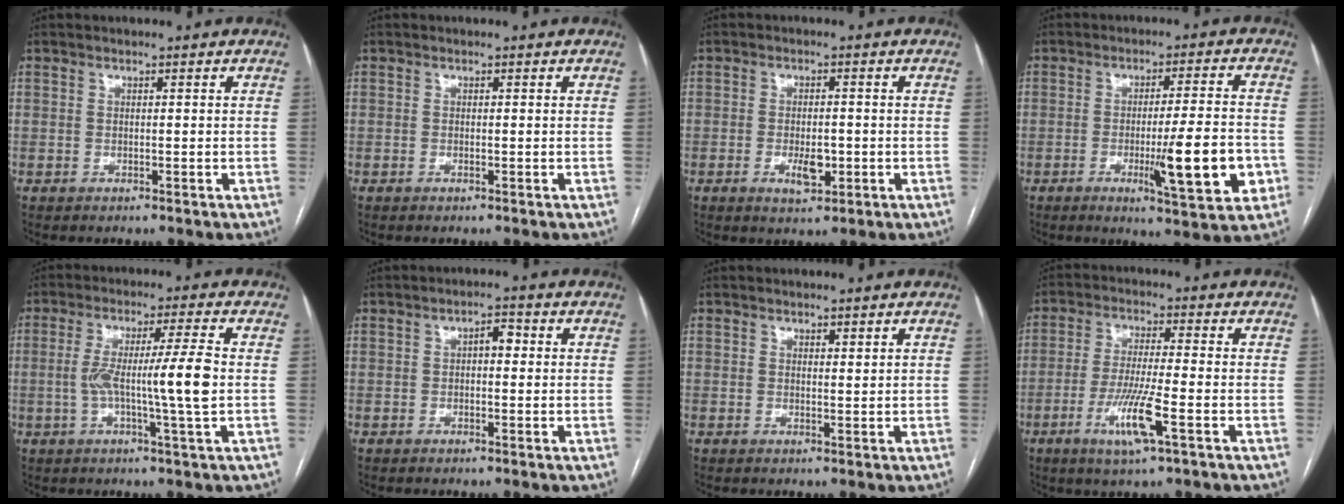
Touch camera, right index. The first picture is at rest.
{"total": 0.0}
{"total": 3.9, "force": [-1.3, 1.5, 3.4], "torque": [-0.060, 0.000, -0.016]}
{"total": 11.6, "force": [-3.5, 0.9, 11.1], "torque": [-0.164, -0.014, -0.048]}
{"total": 9.2, "force": [-0.7, -1.1, 9.1], "torque": [-0.167, 0.006, -0.014]}
{"total": 2.4, "force": [0.3, 1.1, 2.1], "torque": [-0.030, 0.013, 0.001]}
{"total": 0.9, "force": [0.8, 0.3, 0.4], "torque": [-0.006, -0.004, 0.012]}
{"total": 8.5, "force": [-3.5, -0.1, 7.7], "torque": [-0.156, -0.017, -0.065]}